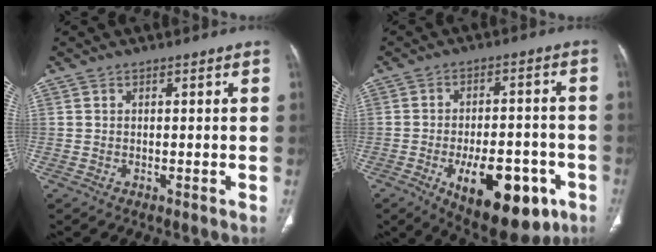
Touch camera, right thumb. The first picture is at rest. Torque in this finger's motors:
{"motor_torque": [1.65, 1.80, 0.32, -0.33, 0.40]}